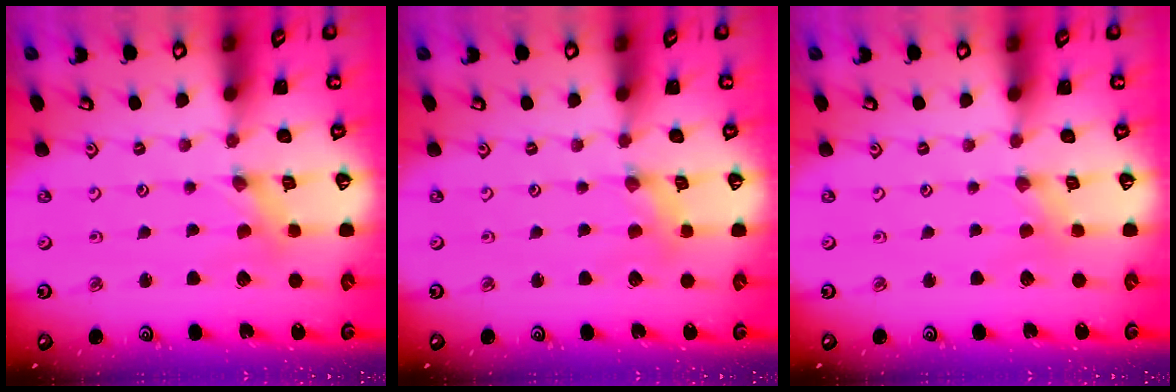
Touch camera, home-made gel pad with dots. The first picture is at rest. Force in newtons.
{"total": 2.3, "press": 2.2, "slide": 0.3}
{"total": 1.4, "press": 1.4, "slide": 0.3}